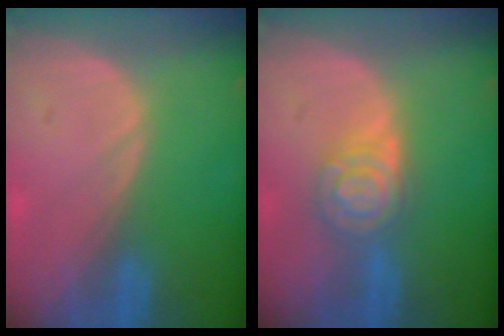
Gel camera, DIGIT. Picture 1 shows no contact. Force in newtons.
{"total": 6.1, "press": 6.1, "slide": 0.4}